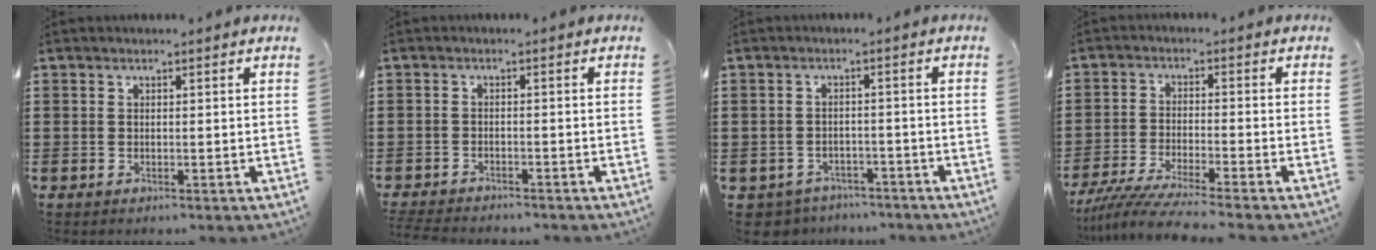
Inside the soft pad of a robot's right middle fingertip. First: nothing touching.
{"total": 2.4, "force": [-2.4, 0.2, 0.2], "torque": [-0.014, -0.005, -0.053]}
{"total": 3.0, "force": [-2.9, 0.8, -0.3], "torque": [-0.006, 0.001, -0.065]}
{"total": 5.7, "force": [-5.1, -0.4, 2.3], "torque": [-0.065, -0.025, -0.105]}